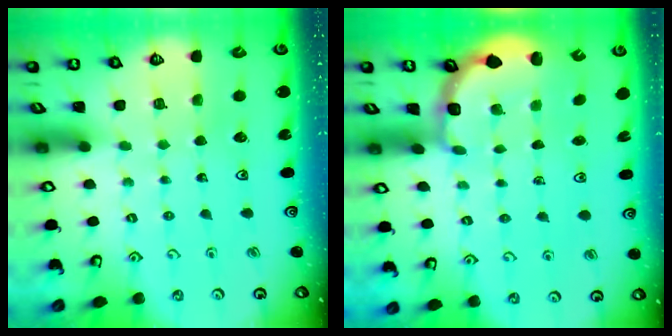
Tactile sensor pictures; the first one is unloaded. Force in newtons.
{"total": 3.1, "press": 2.2, "slide": 2.2}